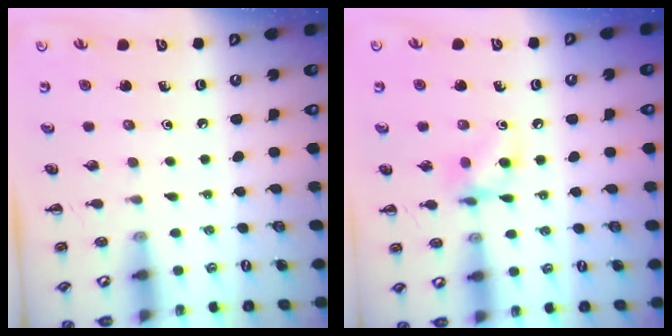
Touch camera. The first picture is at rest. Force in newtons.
{"total": 7.9, "press": 7.8, "slide": 1.2}